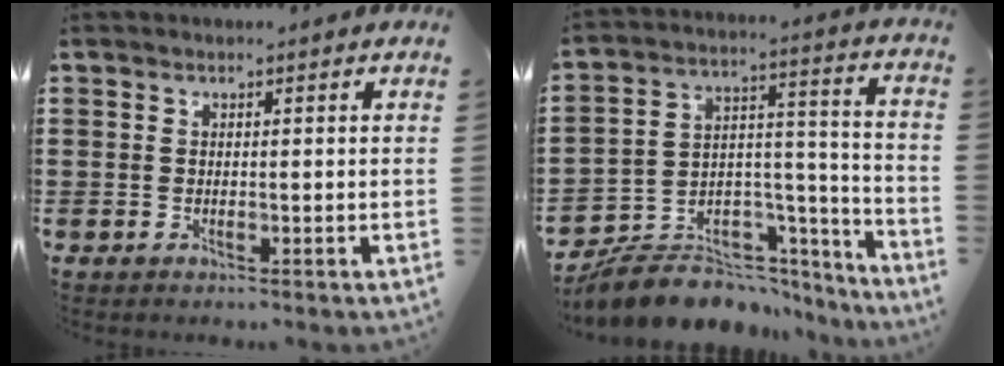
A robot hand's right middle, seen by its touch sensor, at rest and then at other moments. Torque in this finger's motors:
{"motor_torque": [2.14, 0.00, 0.31, 0.00]}